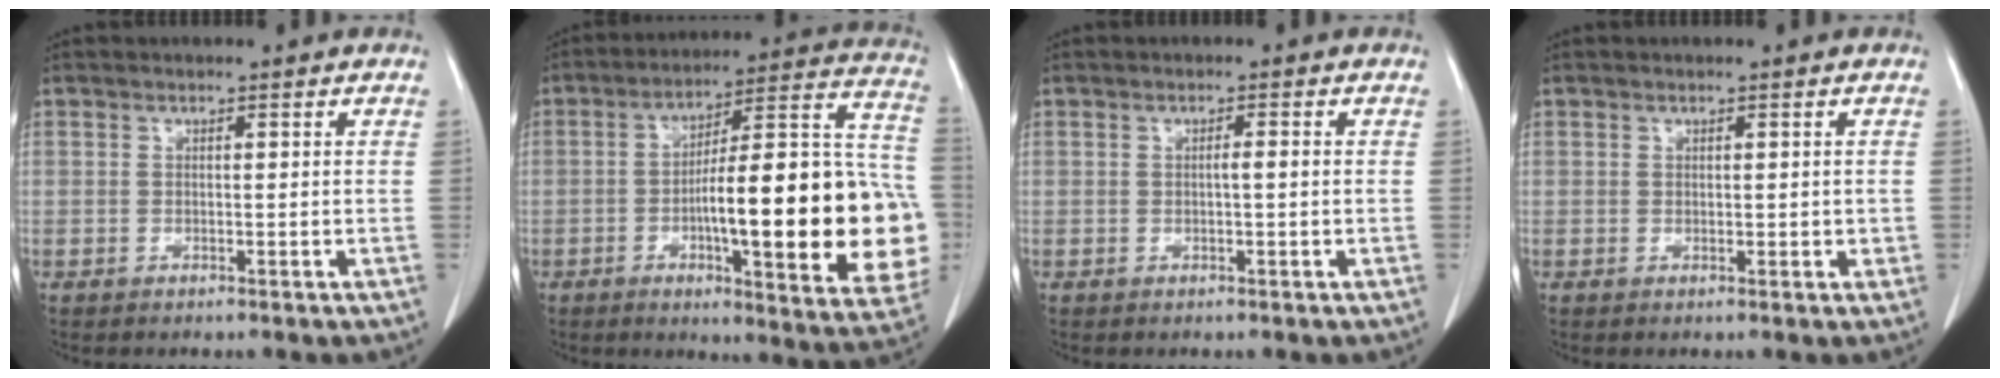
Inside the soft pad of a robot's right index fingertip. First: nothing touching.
{"total": 26.8, "force": [-4.8, 4.8, 26.0], "torque": [-0.283, 0.023, -0.062]}
{"total": 1.1, "force": [-0.1, 0.0, 1.1], "torque": [-0.019, 0.002, -0.001]}
{"total": 1.2, "force": [0.1, 0.6, 1.0], "torque": [-0.013, -0.002, 0.003]}